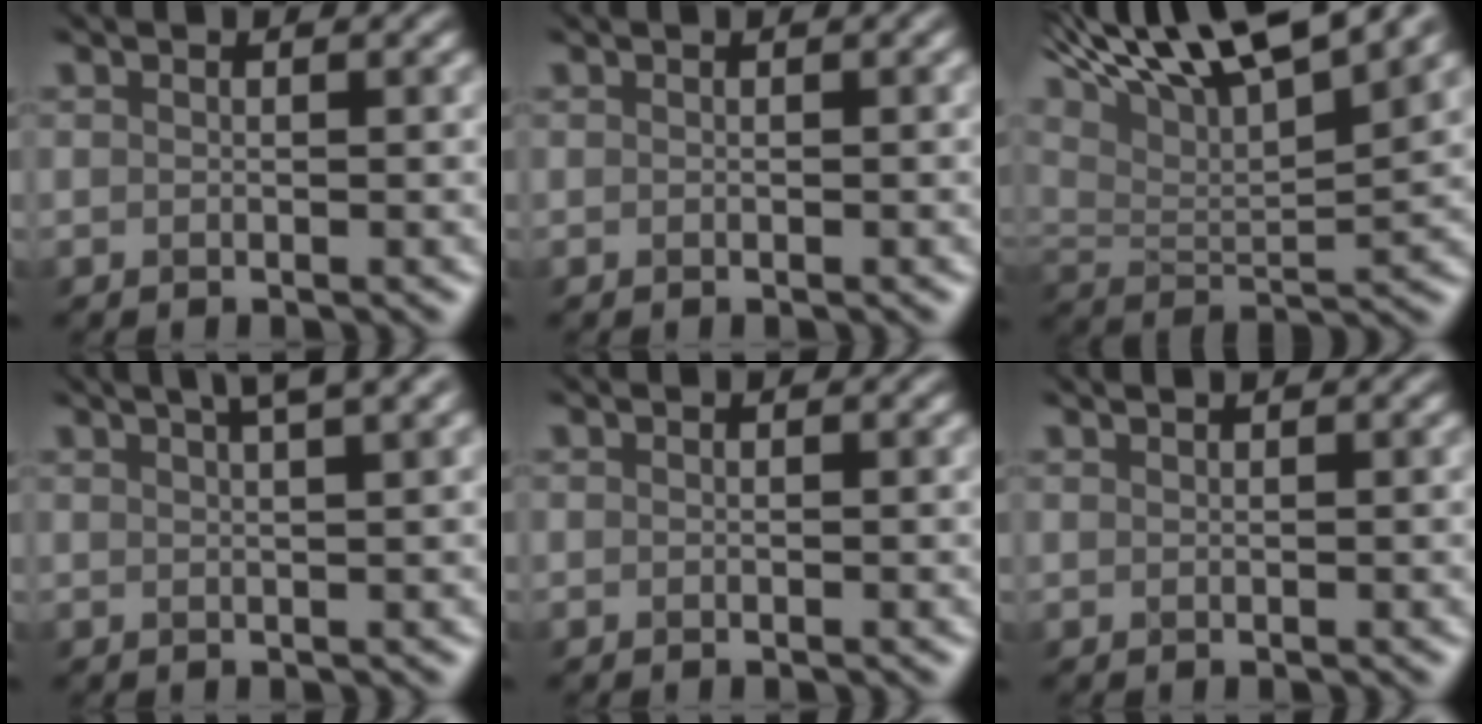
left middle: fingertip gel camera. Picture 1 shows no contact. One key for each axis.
{"total": 1.1, "fx": 0.4, "fy": 0.5, "fz": 0.9, "tx": -0.007, "ty": 0.013, "tz": -0.002}
{"total": 12.6, "fx": 8.3, "fy": 3.6, "fz": 8.8, "tx": -0.186, "ty": 0.028, "tz": 0.159}
{"total": 4.3, "fx": 2.9, "fy": 0.9, "fz": 3.0, "tx": -0.032, "ty": 0.032, "tz": 0.032}
{"total": 0.0}
{"total": 1.3, "fx": 1.0, "fy": 0.4, "fz": 0.6, "tx": 0.000, "ty": 0.015, "tz": 0.005}